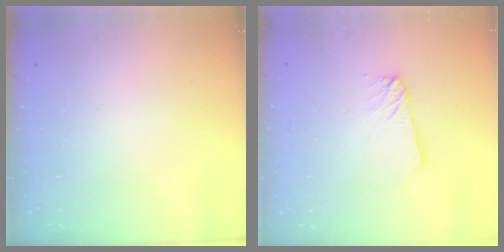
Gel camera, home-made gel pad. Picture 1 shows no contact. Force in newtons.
{"total": 2.0, "press": 2.0, "slide": 0.1}